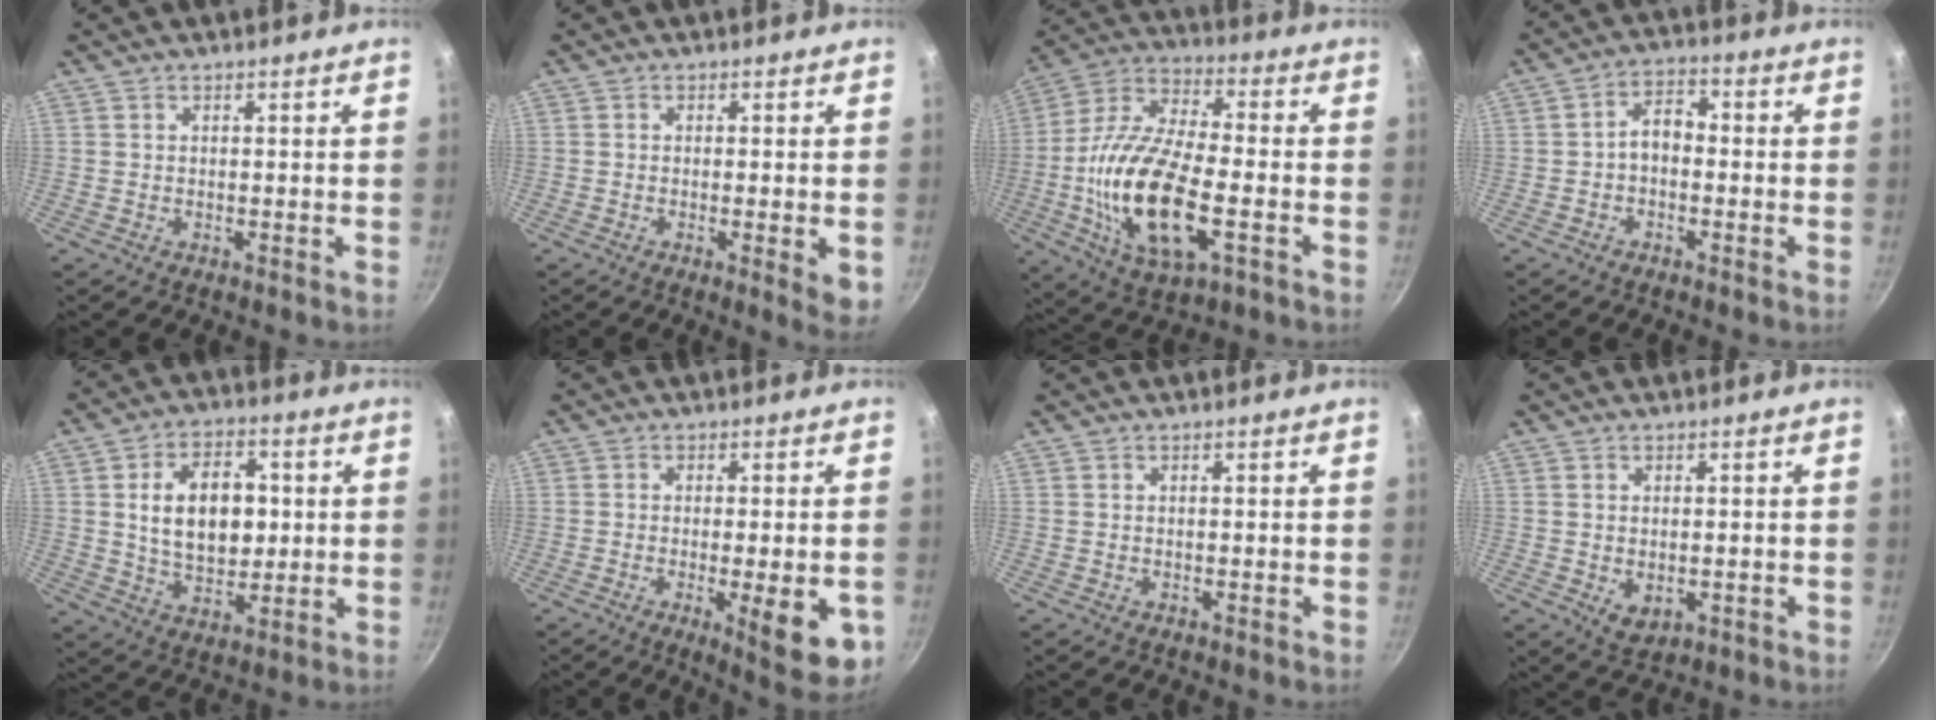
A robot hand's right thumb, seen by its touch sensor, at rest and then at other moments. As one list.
[{"total": 4.6, "force": [-0.9, 0.9, 4.4], "torque": [-0.058, -0.011, -0.013]}, {"total": 21.5, "force": [-4.7, 9.4, 18.8], "torque": [-0.361, 0.017, -0.098]}, {"total": 5.7, "force": [-1.2, 3.8, 4.0], "torque": [-0.050, 0.030, -0.031]}, {"total": 14.1, "force": [1.8, 9.2, 10.5], "torque": [-0.138, -0.001, 0.032]}, {"total": 10.8, "force": [-2.9, 2.9, 10.0], "torque": [-0.120, -0.004, -0.032]}, {"total": 0.0}, {"total": 3.9, "force": [-0.3, 2.7, 2.8], "torque": [-0.042, -0.010, 0.002]}]